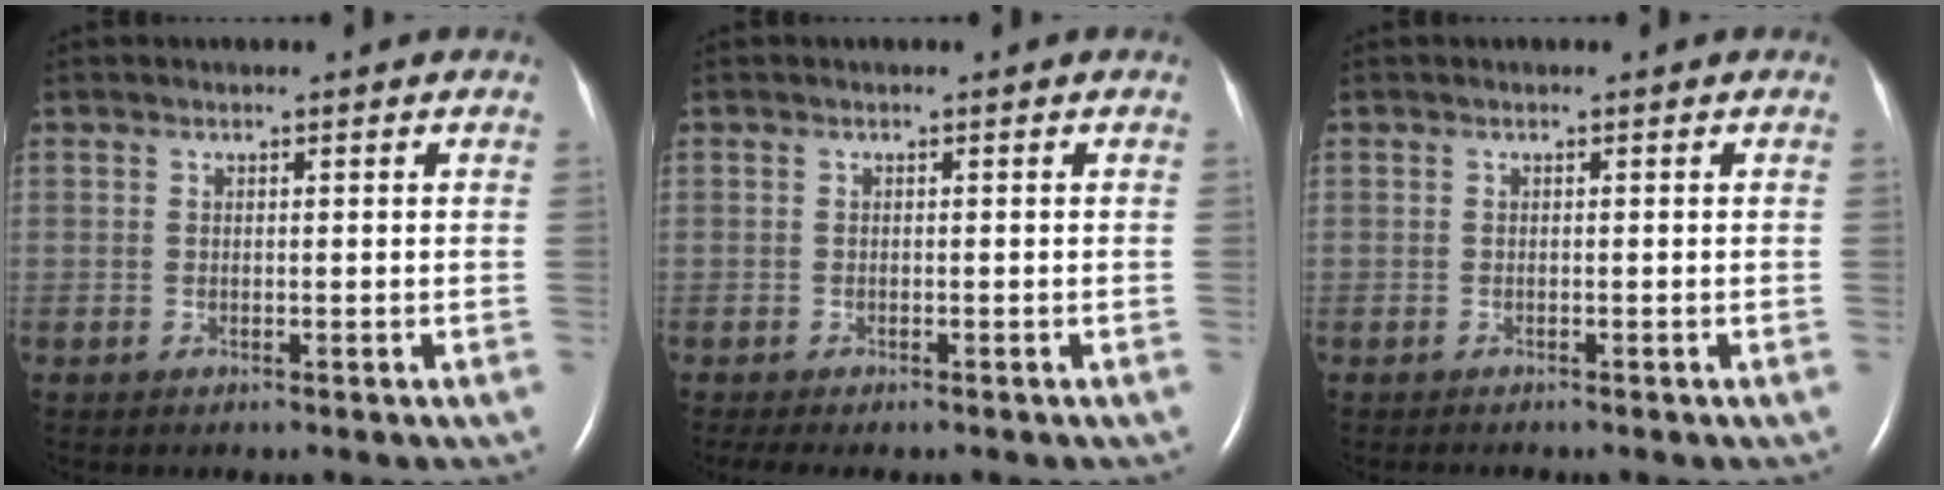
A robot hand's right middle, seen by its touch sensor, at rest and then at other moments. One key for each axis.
{"total": 3.5, "fx": -2.8, "fy": 1.1, "fz": 1.9, "tx": -0.028, "ty": -0.011, "tz": -0.037}
{"total": 0.8, "fx": -0.8, "fy": 0.1, "fz": 0.2, "tx": -0.008, "ty": -0.003, "tz": -0.009}